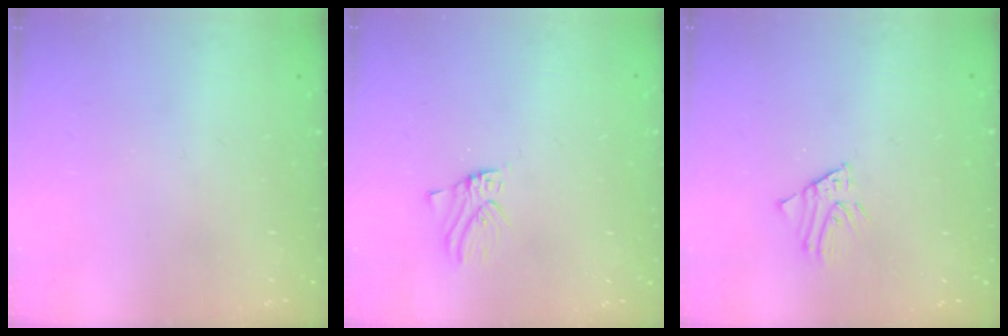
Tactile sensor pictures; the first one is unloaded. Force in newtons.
{"total": 1.7, "press": 1.7, "slide": 0.2}
{"total": 1.9, "press": 1.9, "slide": 0.1}